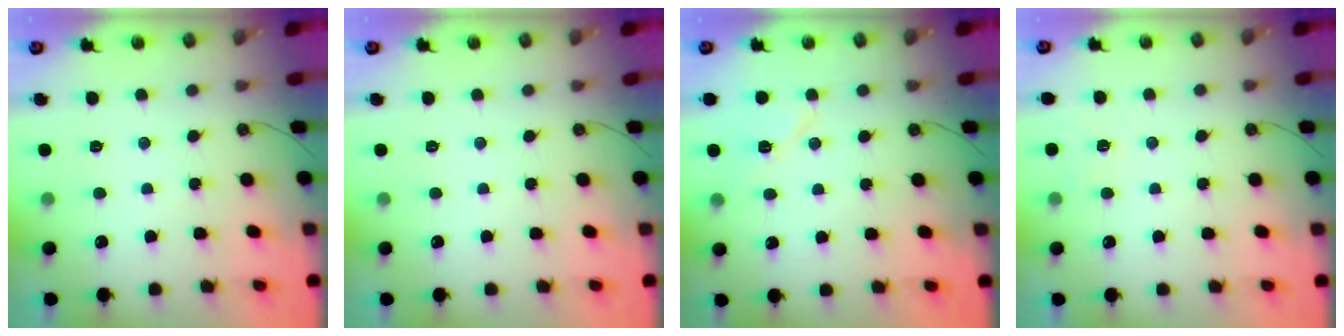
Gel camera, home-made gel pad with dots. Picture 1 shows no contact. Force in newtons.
{"total": 0.0}
{"total": 8.8, "press": 8.2, "slide": 3.2}
{"total": 3.6, "press": 3.4, "slide": 1.3}